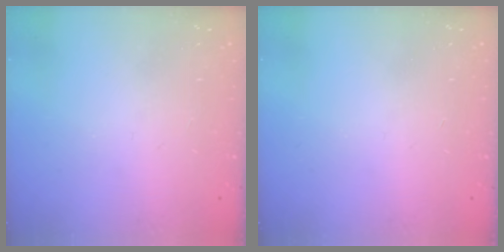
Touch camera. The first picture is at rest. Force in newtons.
{"total": 0.0}